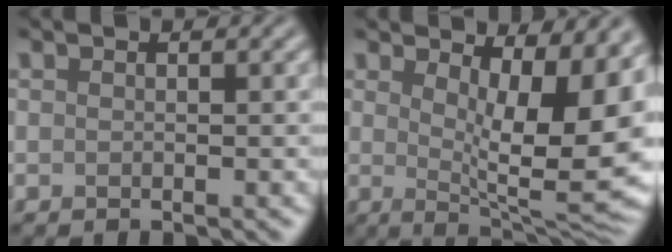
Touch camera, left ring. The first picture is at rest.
{"total": 12.6, "force": [3.2, 4.6, 11.2], "torque": [-0.121, -0.006, 0.051]}